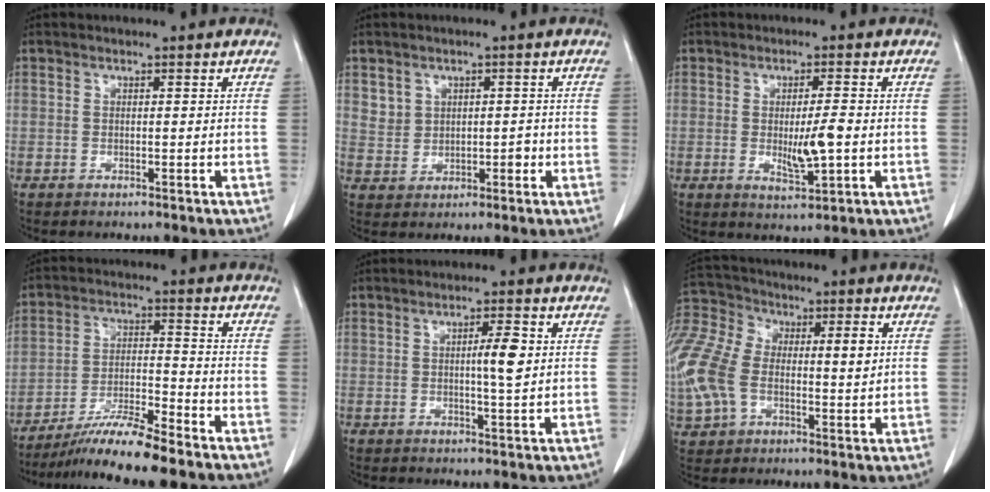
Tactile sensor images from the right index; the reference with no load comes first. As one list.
[{"total": 3.8, "force": [0.8, 3.3, 1.6], "torque": [-0.021, 0.009, 0.021]}, {"total": 5.3, "force": [-0.6, 0.9, 5.2], "torque": [-0.087, -0.009, -0.005]}, {"total": 8.8, "force": [-7.4, -0.6, 4.6], "torque": [-0.086, -0.016, -0.136]}, {"total": 4.0, "force": [0.5, 0.2, 4.0], "torque": [-0.062, -0.001, 0.007]}, {"total": 21.4, "force": [1.1, 12.8, 17.2], "torque": [-0.414, 0.045, 0.030]}]